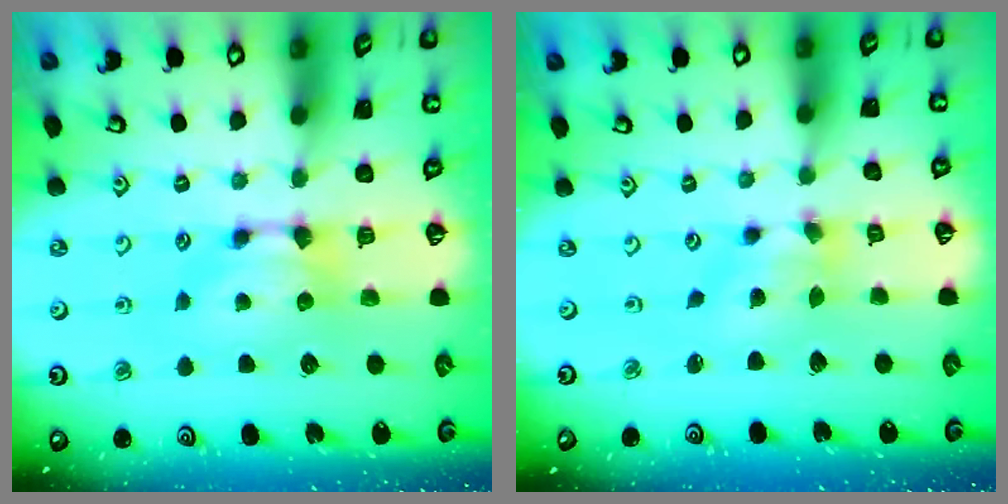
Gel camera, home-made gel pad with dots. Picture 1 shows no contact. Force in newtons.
{"total": 2.8, "press": 2.4, "slide": 1.5}